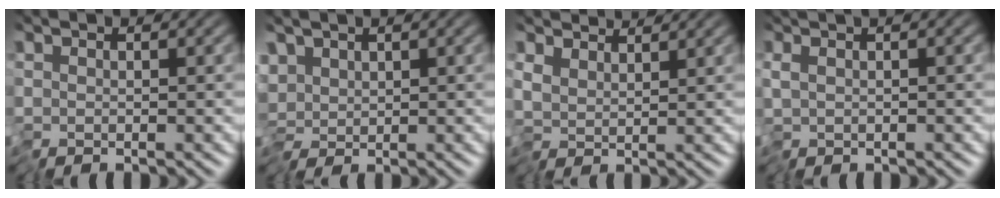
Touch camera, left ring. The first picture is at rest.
{"total": 1.9, "force": [-0.1, 0.9, 1.7], "torque": [-0.026, 0.008, -0.010]}
{"total": 3.3, "force": [2.6, 1.4, 1.5], "torque": [-0.035, 0.006, 0.037]}
{"total": 1.9, "force": [0.3, 0.5, 1.8], "torque": [-0.032, 0.007, 0.003]}